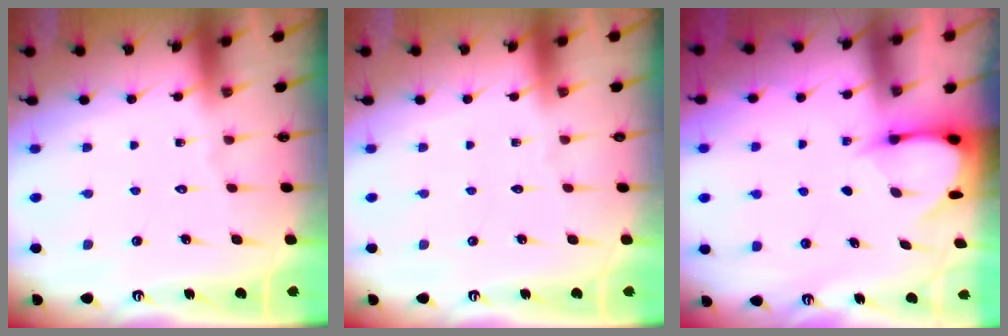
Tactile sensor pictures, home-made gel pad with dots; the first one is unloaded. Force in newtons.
{"total": 0.0}
{"total": 3.9, "press": 3.8, "slide": 0.3}